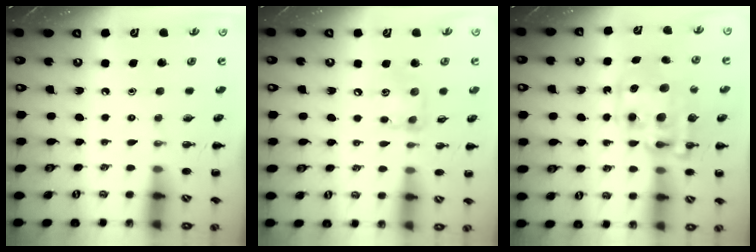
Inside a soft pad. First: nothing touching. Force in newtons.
{"total": 8.9, "press": 8.9, "slide": 0.6}
{"total": 13.5, "press": 13.1, "slide": 3.3}